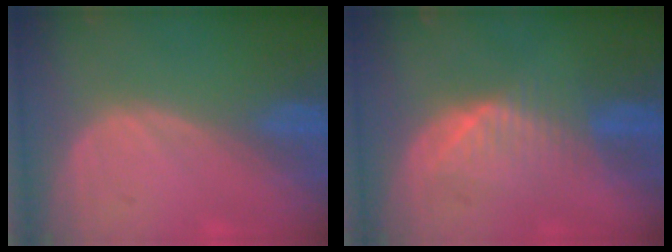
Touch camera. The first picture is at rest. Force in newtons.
{"total": 4.8, "press": 4.8, "slide": 0.5}